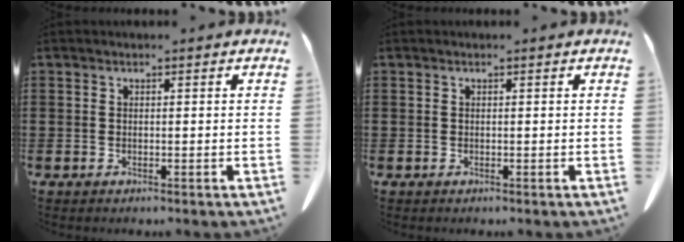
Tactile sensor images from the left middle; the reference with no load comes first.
{"total": 0.0}